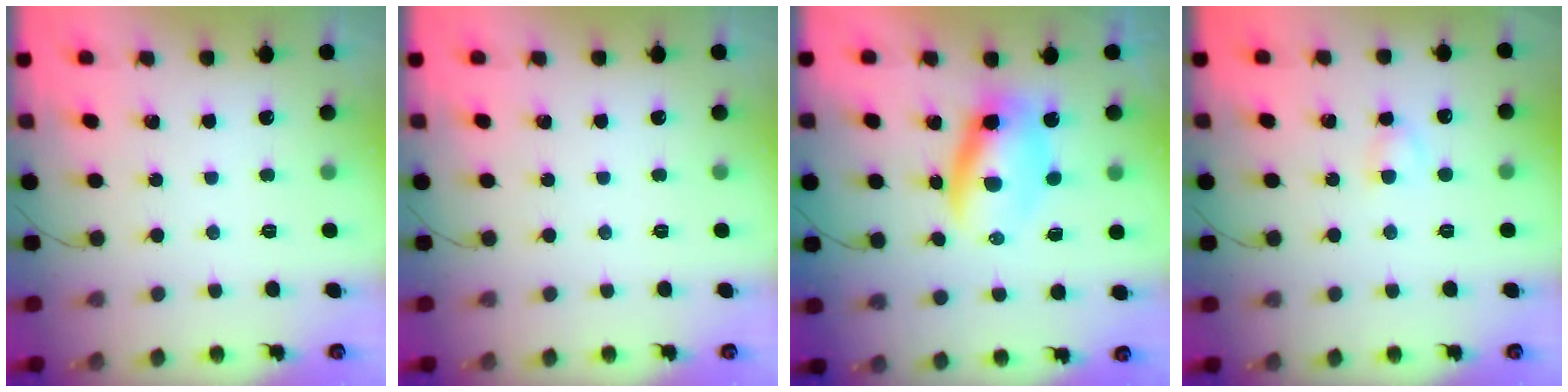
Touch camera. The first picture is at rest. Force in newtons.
{"total": 0.0}
{"total": 7.5, "press": 7.3, "slide": 1.6}
{"total": 2.7, "press": 2.5, "slide": 1.0}